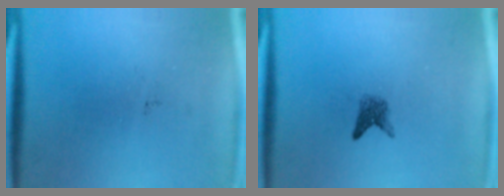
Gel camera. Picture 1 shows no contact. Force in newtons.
{"total": 1.8}